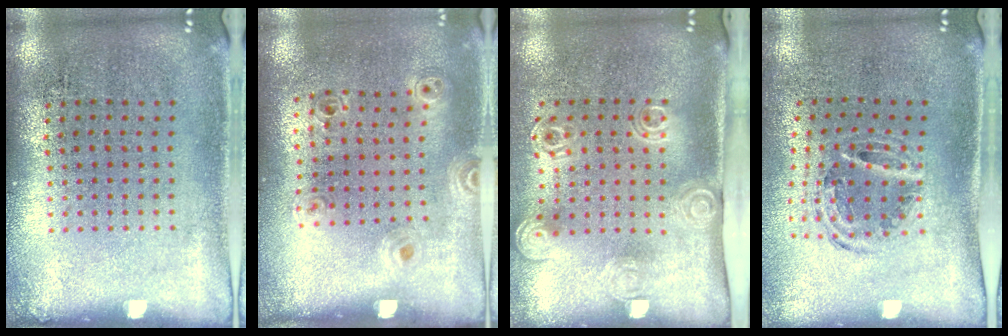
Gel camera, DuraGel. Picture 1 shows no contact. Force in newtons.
{"total": 1.0, "press": 1.0, "slide": 0.2}
{"total": 2.1, "press": 1.4, "slide": 1.5}
{"total": 0.9, "press": 0.9, "slide": 0.2}